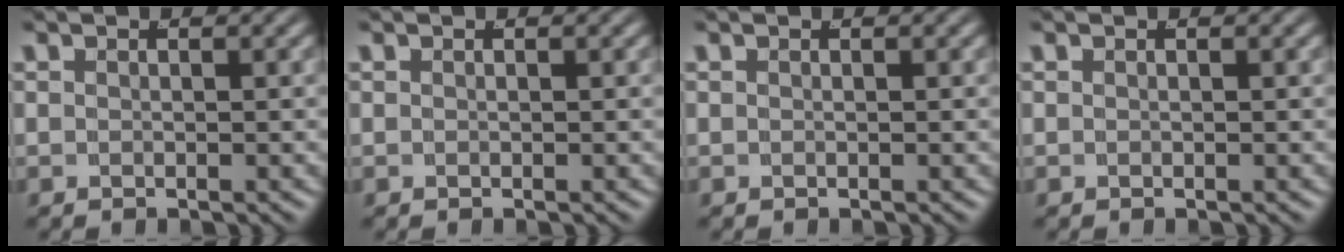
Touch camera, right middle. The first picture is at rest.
{"total": 0.0}
{"total": 0.0}
{"total": 0.0}